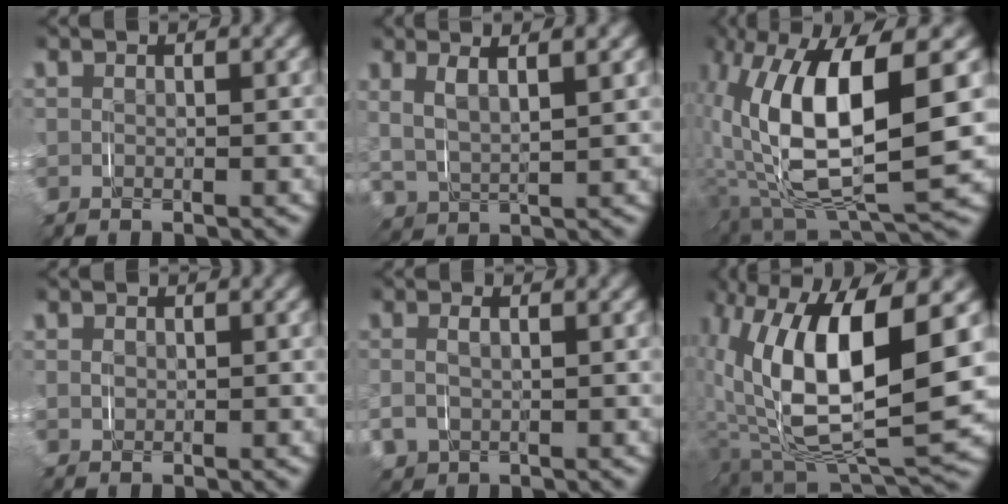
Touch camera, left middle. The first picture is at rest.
{"total": 4.6, "force": [1.9, 2.7, 3.2], "torque": [-0.079, -0.002, 0.038]}
{"total": 14.6, "force": [-0.1, 7.0, 12.8], "torque": [-0.256, -0.026, 0.023]}
{"total": 0.6, "force": [0.2, 0.5, 0.3], "torque": [-0.009, -0.002, 0.007]}
{"total": 2.2, "force": [0.1, 1.6, 1.5], "torque": [-0.050, -0.003, 0.011]}
{"total": 16.1, "force": [0.3, 8.5, 13.7], "torque": [-0.257, -0.027, 0.028]}